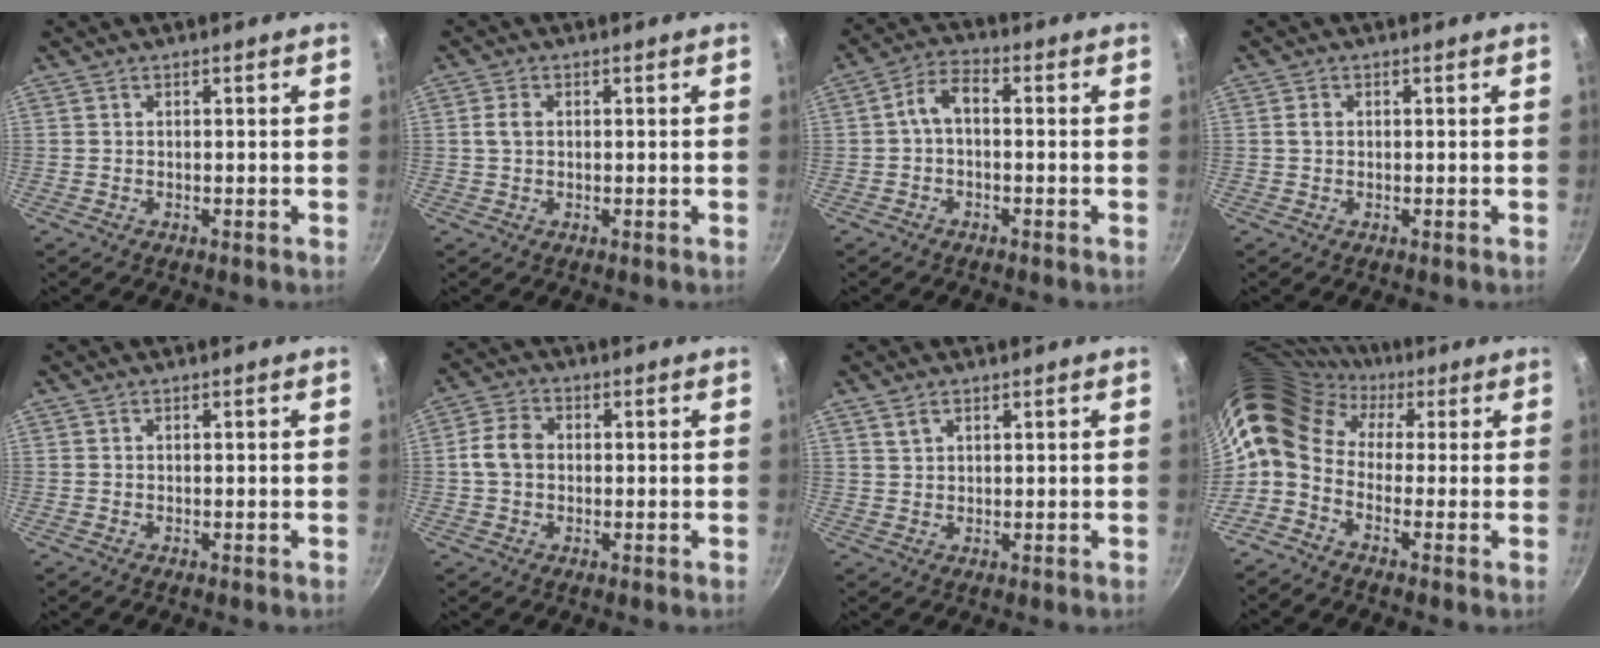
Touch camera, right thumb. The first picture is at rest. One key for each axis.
{"total": 2.5, "fx": 0.3, "fy": 1.7, "fz": 1.7, "tx": -0.033, "ty": 0.006, "tz": 0.004}
{"total": 4.7, "fx": -0.8, "fy": 2.6, "fz": 3.8, "tx": -0.074, "ty": 0.028, "tz": -0.021}
{"total": 1.4, "fx": 0.2, "fy": 1.1, "fz": 0.8, "tx": -0.013, "ty": 0.005, "tz": 0.002}
{"total": 0.0}
{"total": 5.7, "fx": 0.1, "fy": 4.4, "fz": 3.6, "tx": -0.060, "ty": 0.015, "tz": -0.008}
{"total": 2.2, "fx": 1.4, "fy": 1.2, "fz": 1.1, "tx": -0.012, "ty": -0.003, "tz": 0.029}
{"total": 13.8, "fx": 1.8, "fy": 10.2, "fz": 9.1, "tx": -0.165, "ty": 0.036, "tz": 0.009}